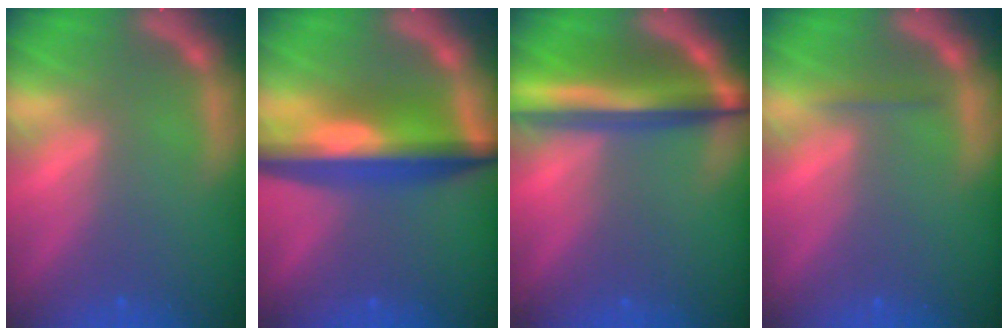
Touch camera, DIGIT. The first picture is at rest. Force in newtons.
{"total": 9.1}
{"total": 8.6}
{"total": 0.9}